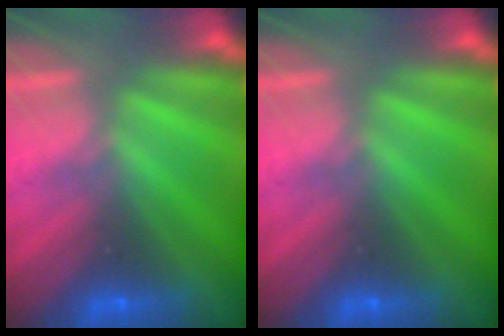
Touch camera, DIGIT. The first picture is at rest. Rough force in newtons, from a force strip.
{"total": 0.0}